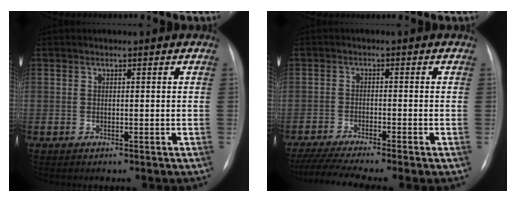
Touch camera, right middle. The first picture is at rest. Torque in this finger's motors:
{"motor_torque": [1.08, -1.06, 0.14, 0.06]}